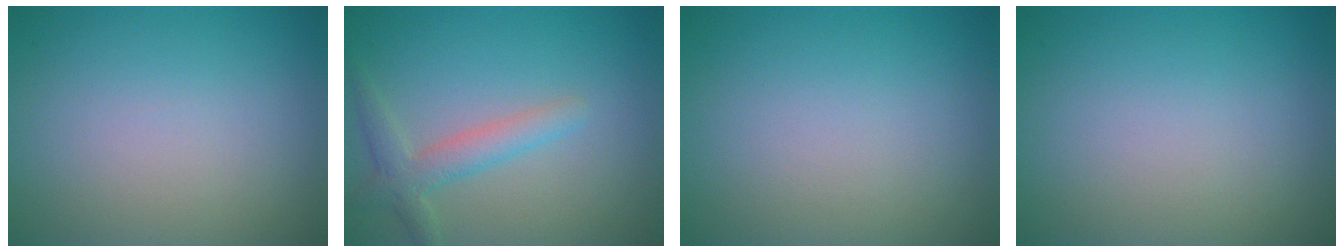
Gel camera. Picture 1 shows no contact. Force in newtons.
{"total": 2.8, "press": 2.8, "slide": 0.3}
{"total": 0.0}
{"total": 0.0}